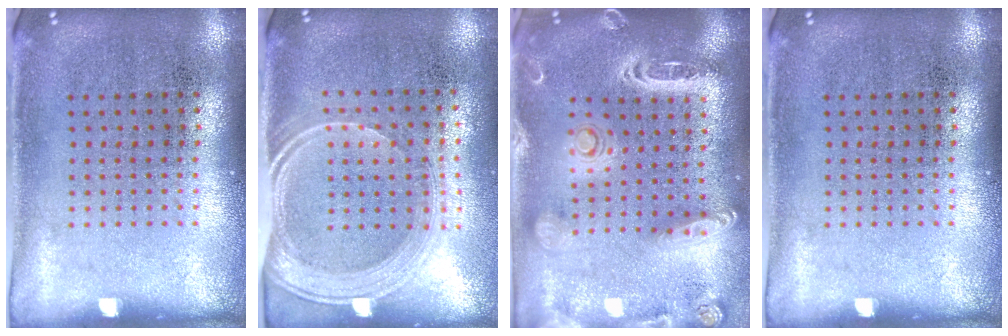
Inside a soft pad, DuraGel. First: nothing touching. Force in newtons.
{"total": 1.9, "press": 1.6, "slide": 1.1}
{"total": 2.6, "press": 2.3, "slide": 1.2}
{"total": 0.0}